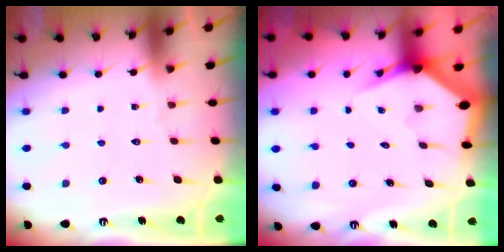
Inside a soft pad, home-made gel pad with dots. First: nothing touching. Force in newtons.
{"total": 3.8, "press": 3.8, "slide": 0.4}